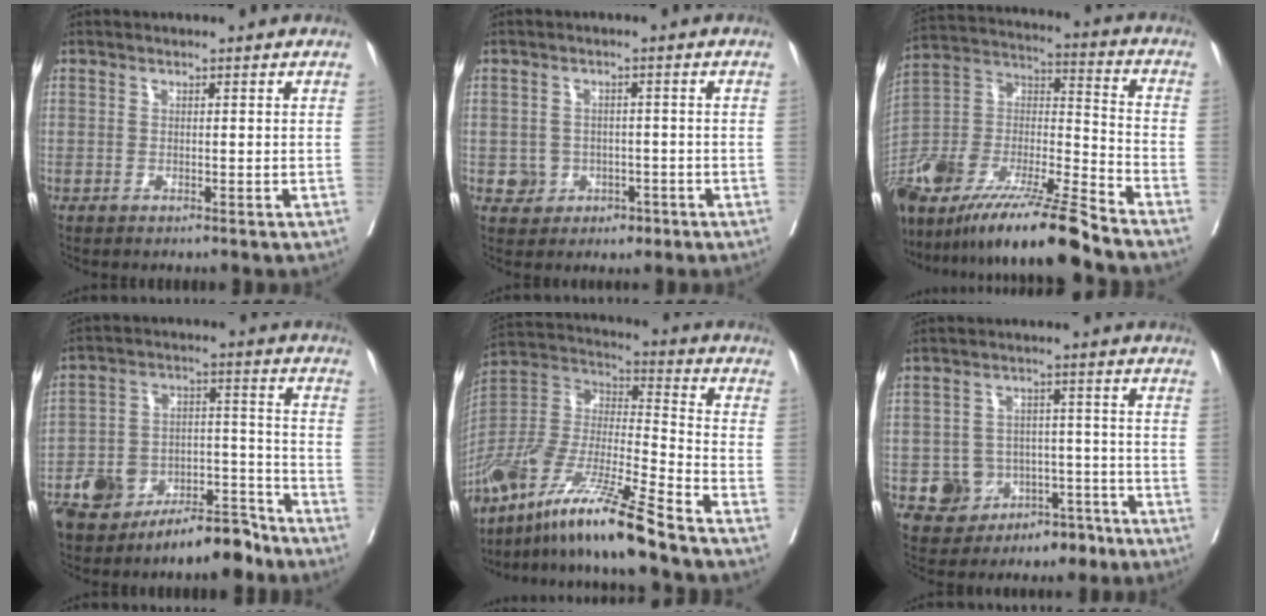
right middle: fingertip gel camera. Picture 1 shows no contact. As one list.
[{"total": 3.8, "force": [-1.3, 3.5, 0.8], "torque": [-0.002, 0.013, -0.008]}, {"total": 24.6, "force": [-19.8, 1.8, 14.4], "torque": [-0.292, -0.022, -0.371]}, {"total": 12.3, "force": [-9.2, 5.0, 6.4], "torque": [-0.098, 0.034, -0.158]}, {"total": 19.7, "force": [-14.5, 0.3, 13.3], "torque": [-0.296, -0.036, -0.279]}, {"total": 8.2, "force": [-4.1, 6.8, 1.9], "torque": [-0.022, 0.025, -0.051]}]